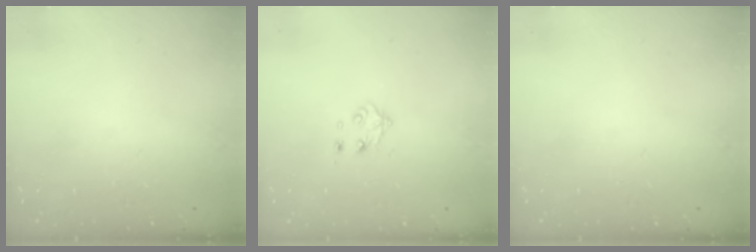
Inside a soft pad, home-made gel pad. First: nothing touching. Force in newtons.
{"total": 4.2, "press": 4.1, "slide": 0.8}
{"total": 0.0}